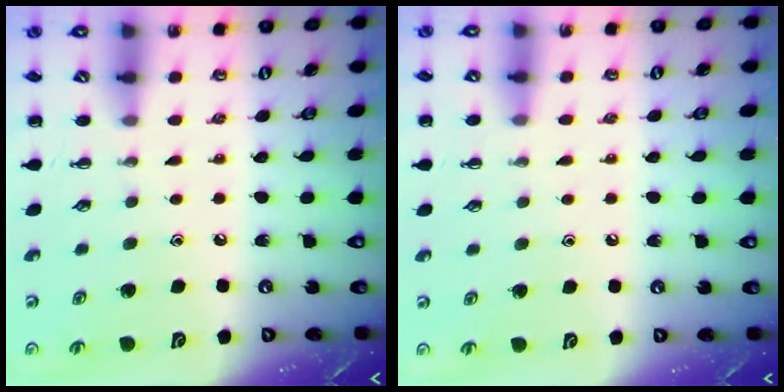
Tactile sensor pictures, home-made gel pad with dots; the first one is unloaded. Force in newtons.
{"total": 5.4, "press": 5.0, "slide": 2.0}